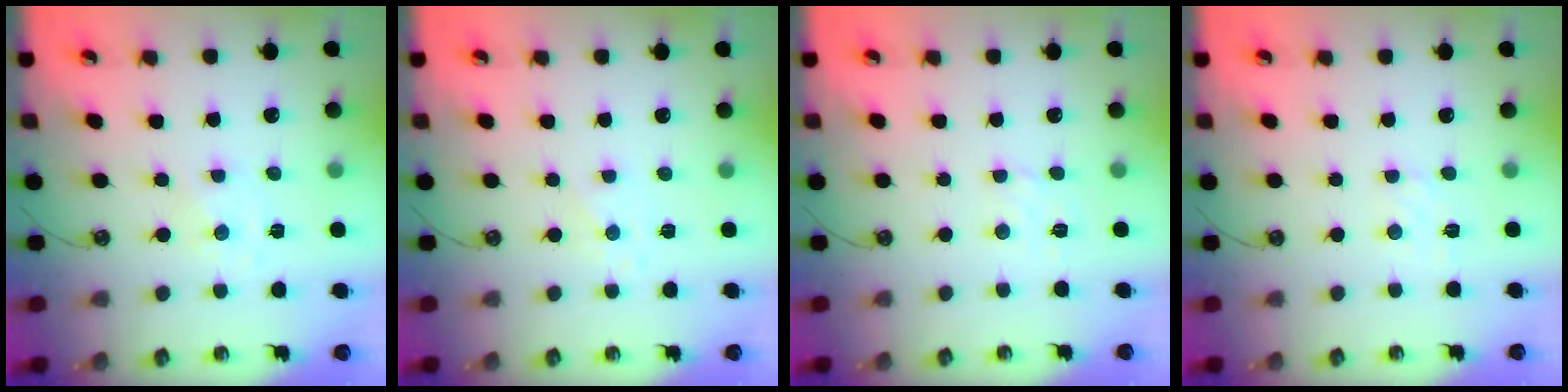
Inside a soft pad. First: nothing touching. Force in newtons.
{"total": 2.2, "press": 2.1, "slide": 0.4}
{"total": 1.6, "press": 1.5, "slide": 0.5}
{"total": 2.6, "press": 2.6, "slide": 0.4}